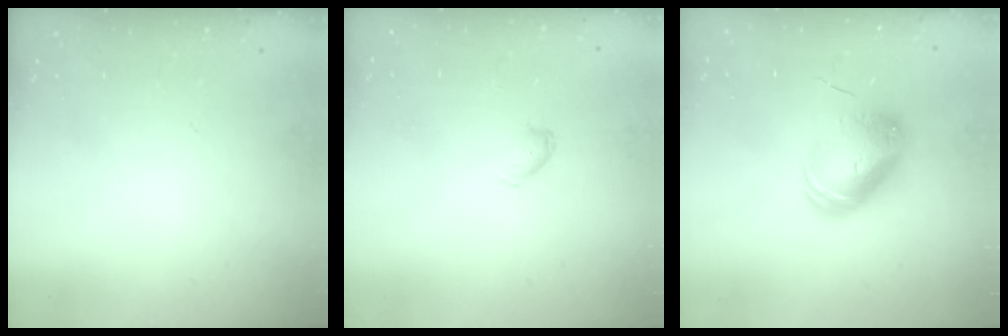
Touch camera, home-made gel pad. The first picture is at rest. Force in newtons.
{"total": 4.0, "press": 3.9, "slide": 0.7}
{"total": 10.3, "press": 10.2, "slide": 1.5}